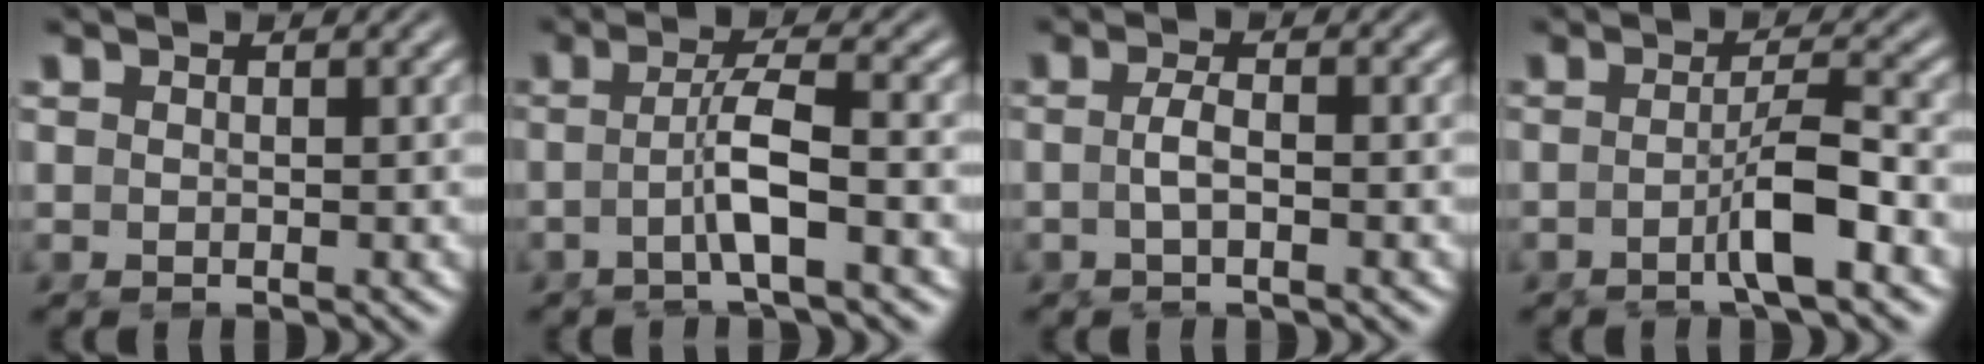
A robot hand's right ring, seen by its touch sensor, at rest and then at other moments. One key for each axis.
{"total": 3.3, "fx": -1.2, "fy": -0.4, "fz": 3.0, "tx": -0.056, "ty": -0.005, "tz": -0.016}
{"total": 1.9, "fx": -0.8, "fy": -0.5, "fz": 1.6, "tx": -0.037, "ty": -0.010, "tz": -0.009}
{"total": 3.5, "fx": -1.7, "fy": -0.5, "fz": 3.0, "tx": -0.038, "ty": 0.003, "tz": -0.032}